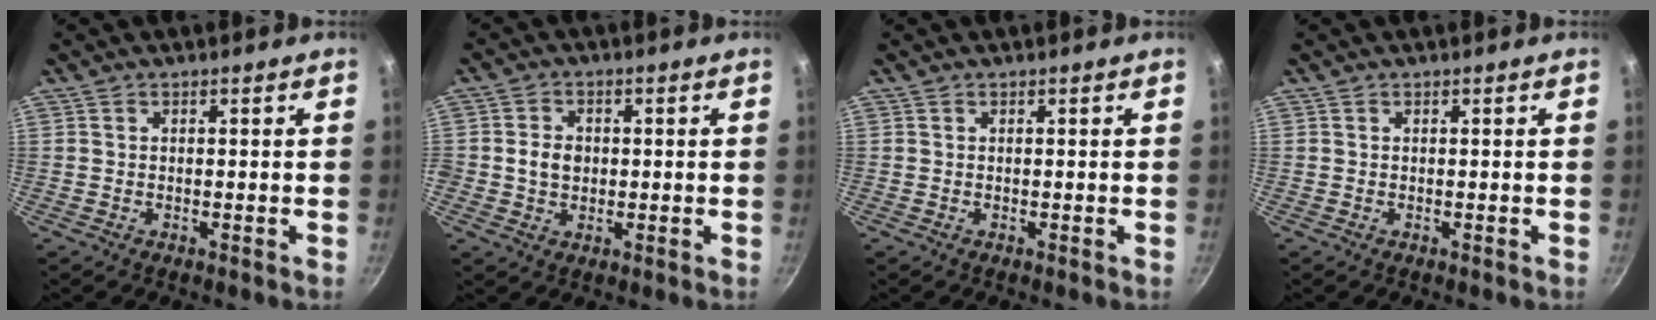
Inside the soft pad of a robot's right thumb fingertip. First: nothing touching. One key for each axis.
{"total": 4.5, "fx": 0.0, "fy": 3.8, "fz": 2.5, "tx": -0.027, "ty": 0.006, "tz": -0.003}
{"total": 0.0}
{"total": 0.0}